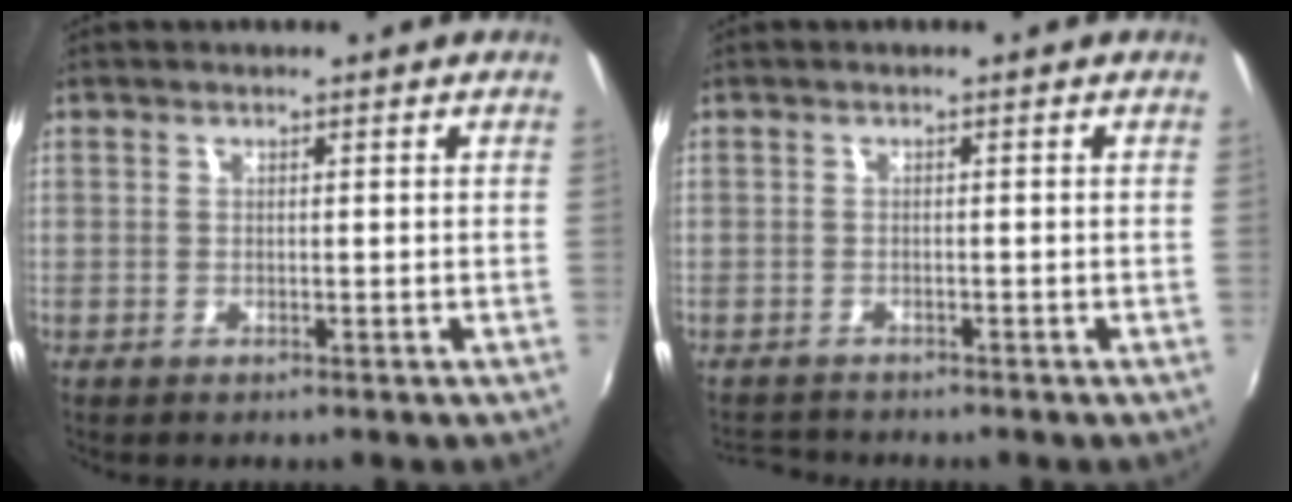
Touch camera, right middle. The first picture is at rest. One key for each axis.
{"total": 2.8, "fx": -2.7, "fy": 0.5, "fz": 0.3, "tx": -0.018, "ty": -0.007, "tz": -0.050}